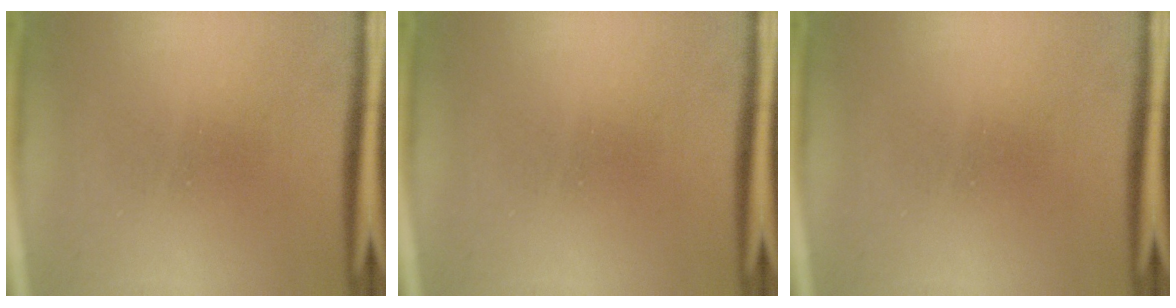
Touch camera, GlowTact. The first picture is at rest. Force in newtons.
{"total": 0.0}
{"total": 0.0}